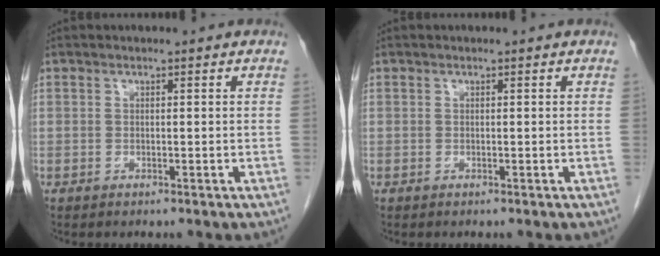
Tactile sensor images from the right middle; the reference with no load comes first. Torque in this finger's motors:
{"motor_torque": [0.14, -0.21, -0.06, -0.01]}